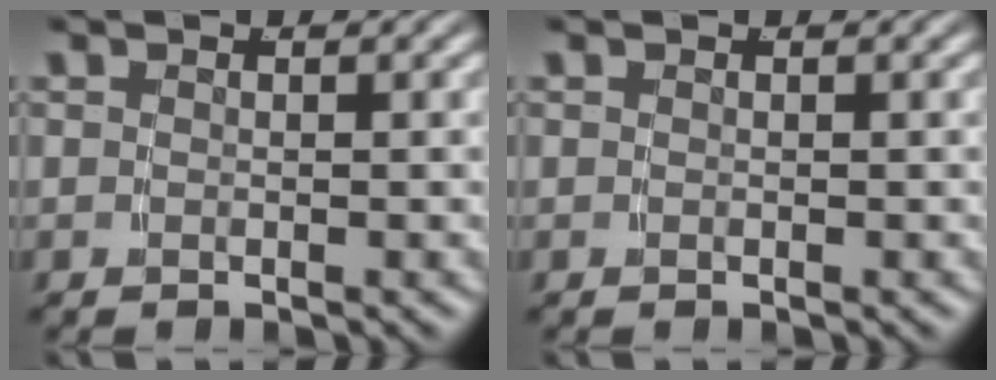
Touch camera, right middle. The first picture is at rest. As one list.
[{"total": 0.0}]